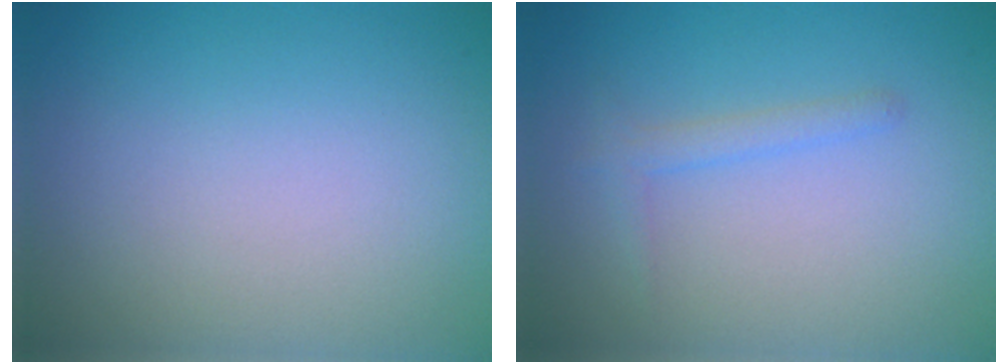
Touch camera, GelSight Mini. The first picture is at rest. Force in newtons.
{"total": 1.3, "press": 1.3, "slide": 0.0}